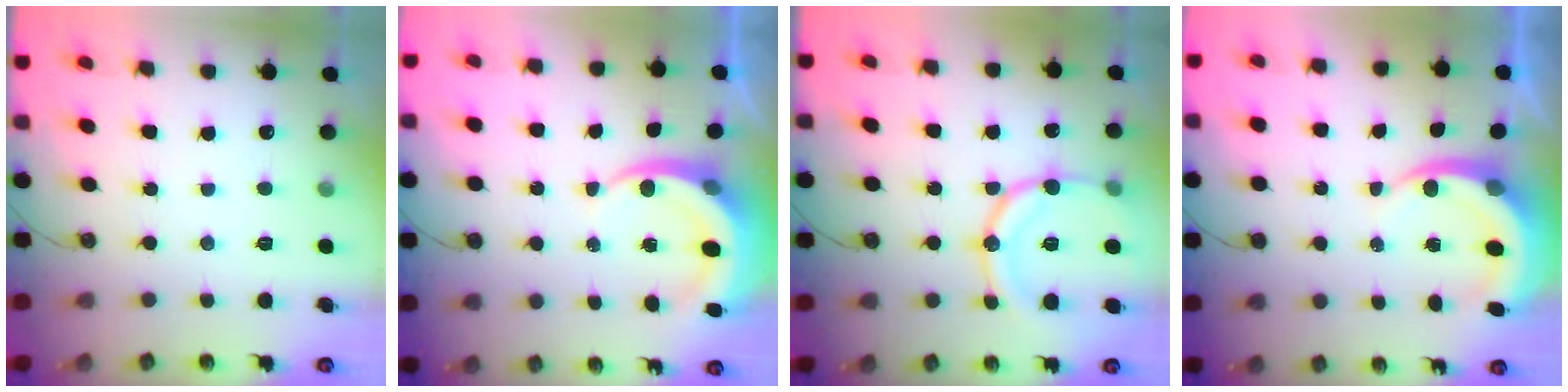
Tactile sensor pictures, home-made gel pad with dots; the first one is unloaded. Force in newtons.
{"total": 7.3, "press": 7.2, "slide": 0.9}
{"total": 16.9, "press": 16.6, "slide": 3.3}
{"total": 6.5, "press": 6.5, "slide": 0.9}